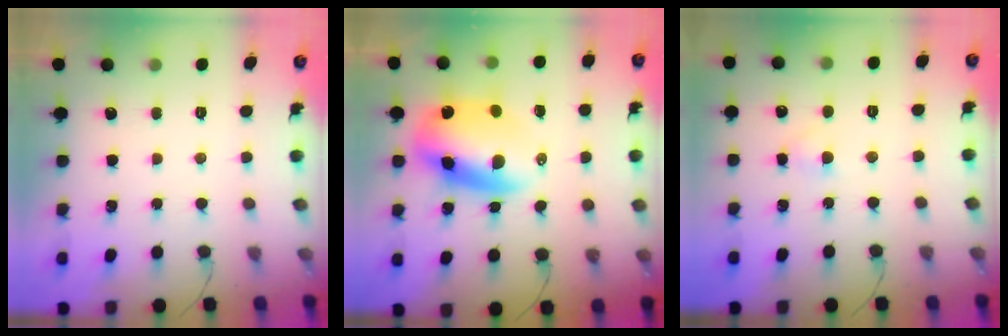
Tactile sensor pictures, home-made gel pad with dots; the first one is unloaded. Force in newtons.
{"total": 13.7, "press": 13.2, "slide": 3.5}
{"total": 2.5, "press": 2.3, "slide": 1.1}